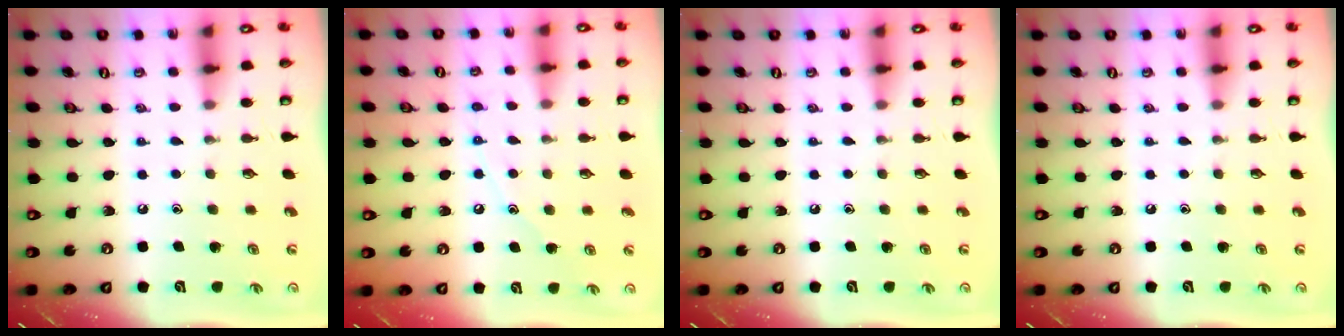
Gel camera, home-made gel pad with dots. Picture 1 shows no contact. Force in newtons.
{"total": 7.4, "press": 7.3, "slide": 0.8}
{"total": 0.0}
{"total": 0.0}